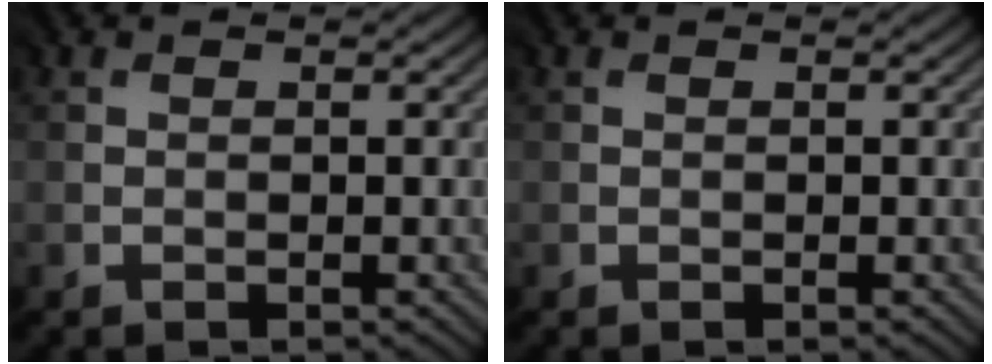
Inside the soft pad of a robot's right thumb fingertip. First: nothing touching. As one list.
[{"total": 0.0}]